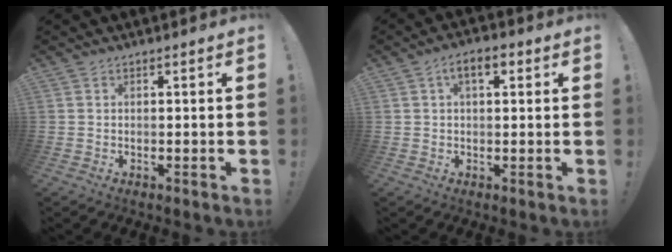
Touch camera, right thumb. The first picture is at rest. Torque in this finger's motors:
{"motor_torque": [0.66, 0.87, 1.06, 0.01, 0.04]}